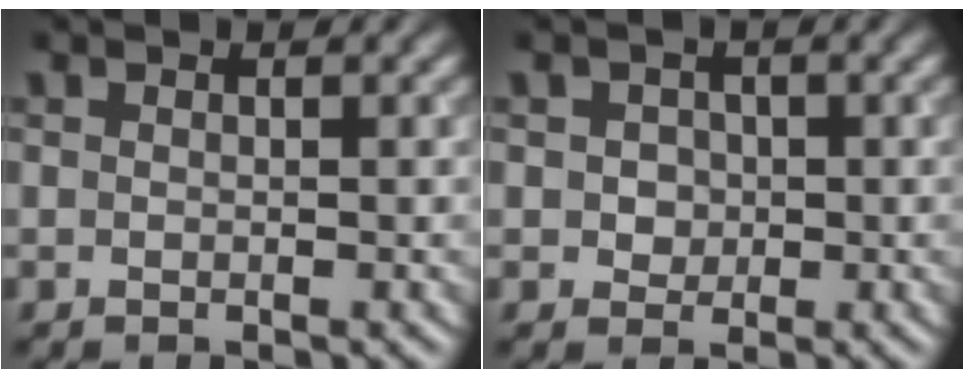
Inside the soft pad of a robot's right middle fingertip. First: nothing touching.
{"total": 1.7, "force": [0.2, 1.5, 0.6], "torque": [0.000, 0.005, 0.001]}